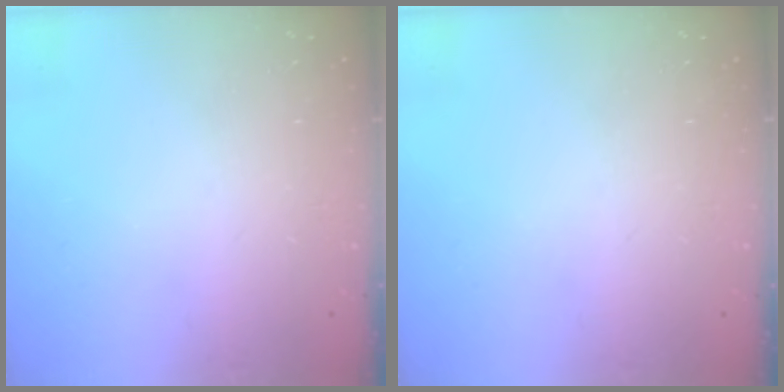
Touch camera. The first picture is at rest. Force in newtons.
{"total": 0.0}